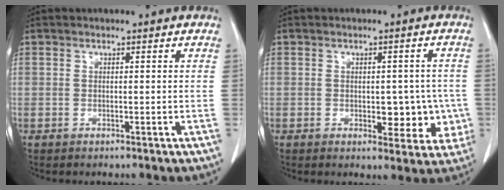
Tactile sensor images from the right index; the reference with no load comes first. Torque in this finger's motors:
{"motor_torque": [0.23, 0.09, 0.15, 0.06]}